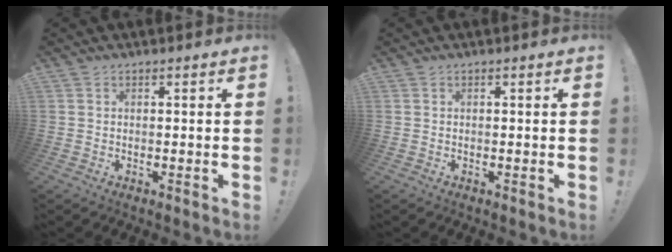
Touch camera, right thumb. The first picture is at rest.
{"total": 0.0}